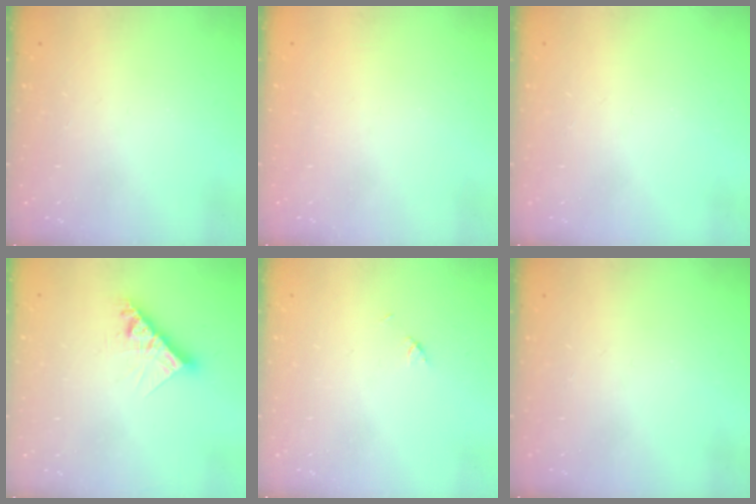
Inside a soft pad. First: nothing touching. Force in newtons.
{"total": 1.3, "press": 1.3, "slide": 0.2}
{"total": 0.0}
{"total": 8.7, "press": 8.7, "slide": 0.8}
{"total": 2.1, "press": 2.1, "slide": 0.3}
{"total": 0.0}